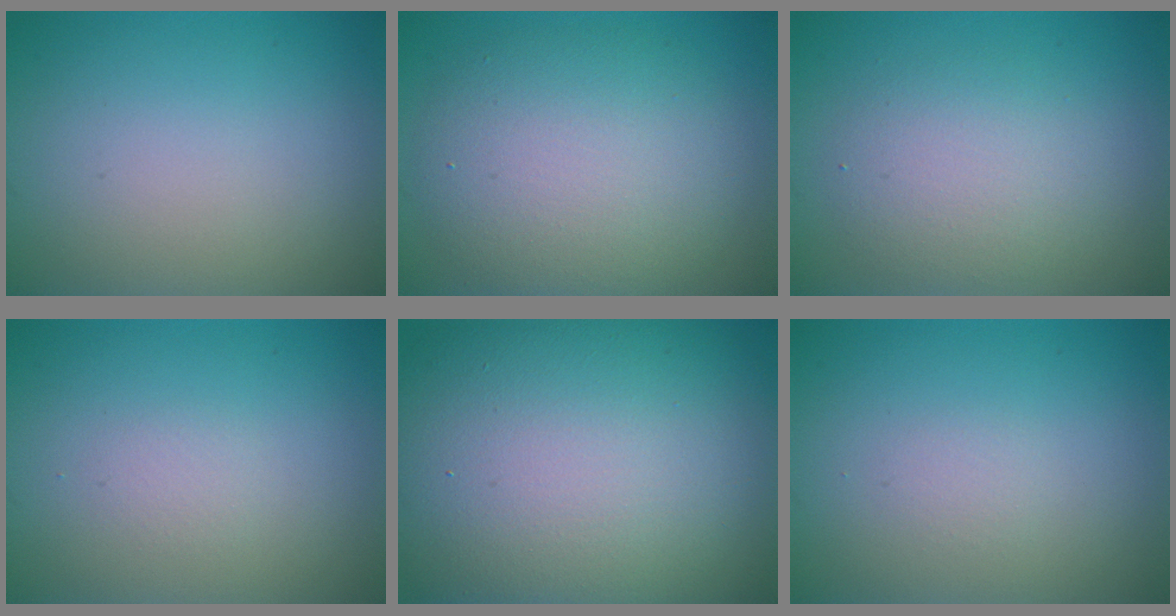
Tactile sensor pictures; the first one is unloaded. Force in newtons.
{"total": 7.5, "press": 7.5, "slide": 0.6}
{"total": 3.6, "press": 3.6, "slide": 0.2}
{"total": 0.7, "press": 0.7, "slide": 0.0}
{"total": 18.7, "press": 18.7, "slide": 0.8}
{"total": 0.0}